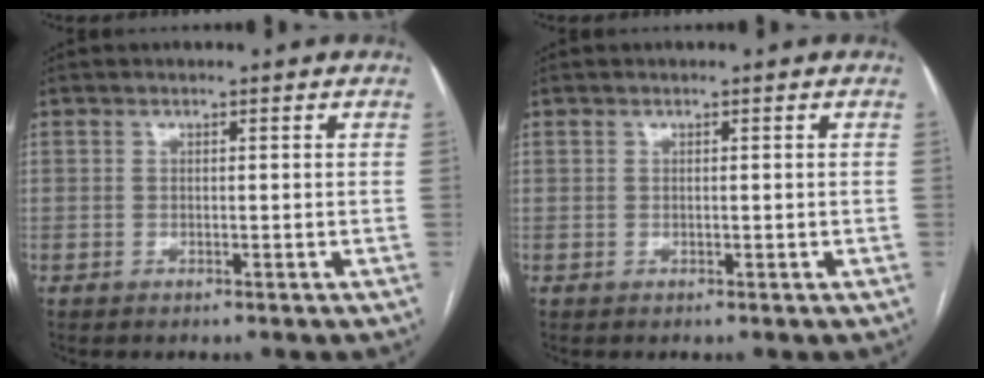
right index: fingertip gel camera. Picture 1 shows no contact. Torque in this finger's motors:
{"motor_torque": [0.02, 0.00, 0.00, 0.00]}